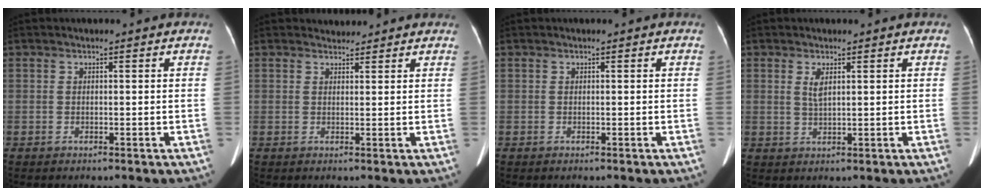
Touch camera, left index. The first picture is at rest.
{"total": 2.0, "force": [1.9, 0.6, -0.2], "torque": [-0.002, 0.012, 0.026]}
{"total": 0.0}
{"total": 2.0, "force": [0.9, 0.5, 1.7], "torque": [-0.043, -0.004, 0.023]}